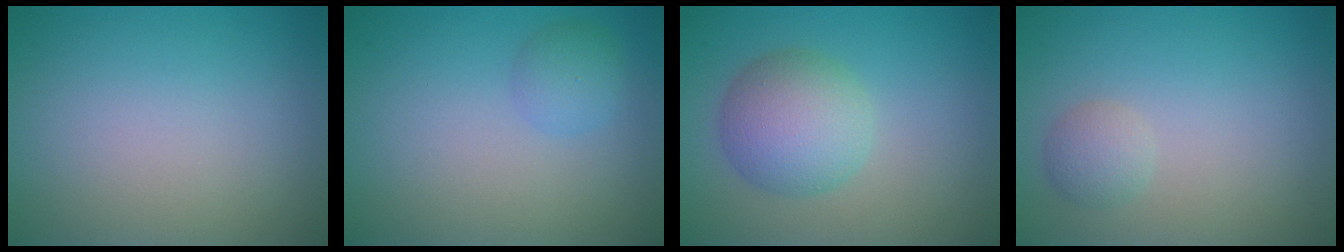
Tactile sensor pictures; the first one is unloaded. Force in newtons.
{"total": 1.7, "press": 1.7, "slide": 0.0}
{"total": 5.1, "press": 5.1, "slide": 0.2}
{"total": 1.5, "press": 1.5, "slide": 0.0}